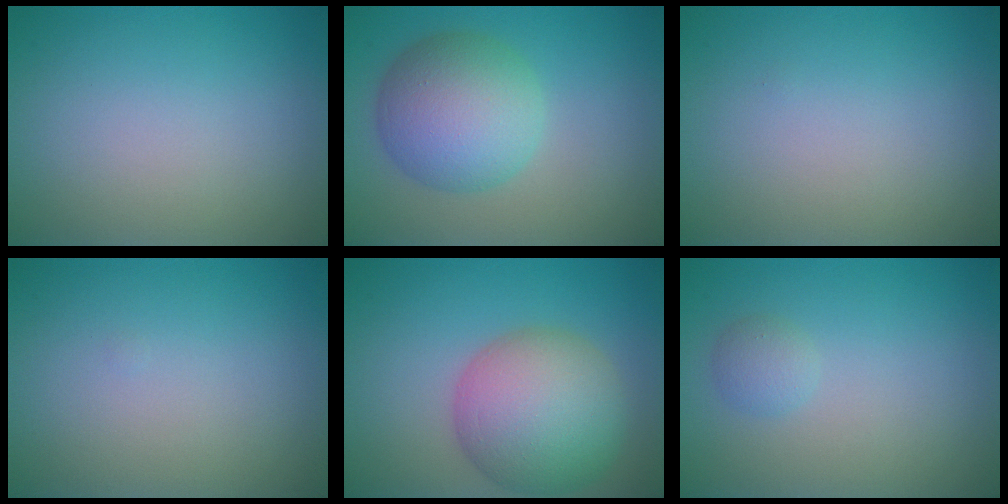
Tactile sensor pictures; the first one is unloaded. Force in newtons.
{"total": 7.1, "press": 7.1, "slide": 0.1}
{"total": 0.0}
{"total": 0.0}
{"total": 8.7, "press": 8.7, "slide": 0.4}
{"total": 1.3, "press": 1.3, "slide": 0.1}